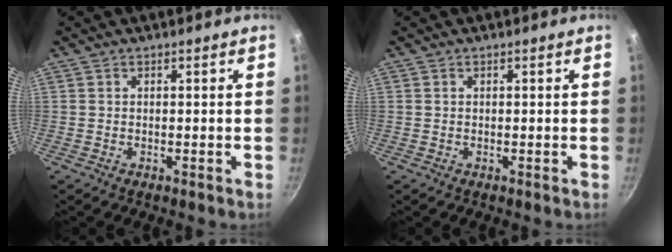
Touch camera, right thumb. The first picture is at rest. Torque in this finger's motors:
{"motor_torque": [0.15, -0.07, 0.20, 0.06, 0.04]}